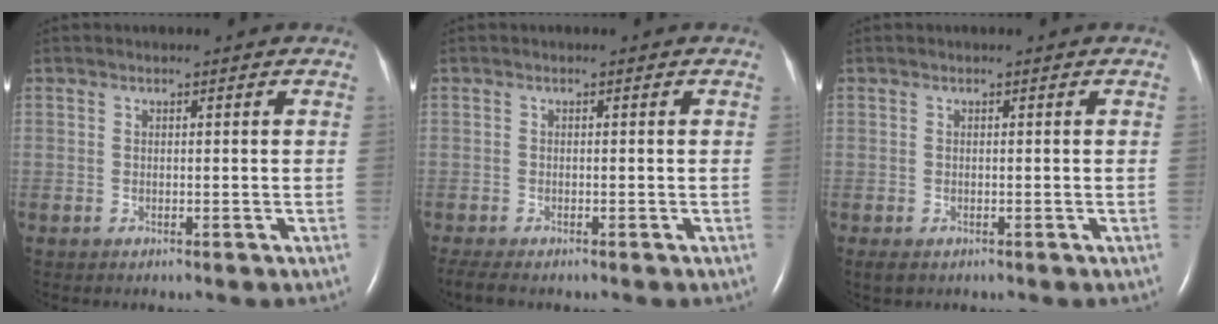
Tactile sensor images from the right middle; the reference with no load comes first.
{"total": 3.3, "force": [-2.7, 0.7, 1.8], "torque": [-0.041, -0.013, -0.044]}
{"total": 1.6, "force": [-0.9, 0.9, 1.0], "torque": [-0.019, -0.003, -0.009]}